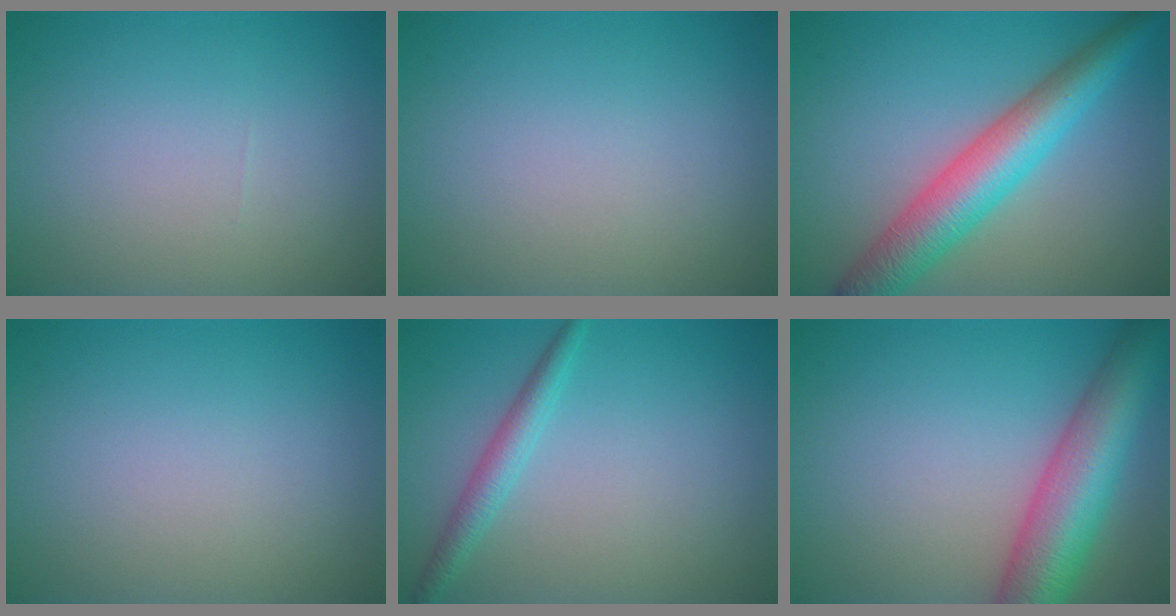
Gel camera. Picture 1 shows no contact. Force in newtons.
{"total": 0.0}
{"total": 6.9, "press": 6.9, "slide": 0.2}
{"total": 0.0}
{"total": 2.2, "press": 2.2, "slide": 0.0}
{"total": 8.9, "press": 8.9, "slide": 0.4}